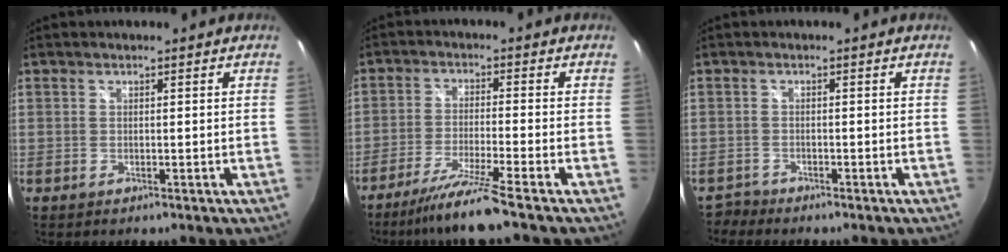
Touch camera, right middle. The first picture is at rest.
{"total": 8.8, "force": [-7.0, -2.2, 4.8], "torque": [-0.105, -0.019, -0.123]}
{"total": 2.0, "force": [-1.9, 0.5, -0.5], "torque": [0.005, -0.001, -0.041]}